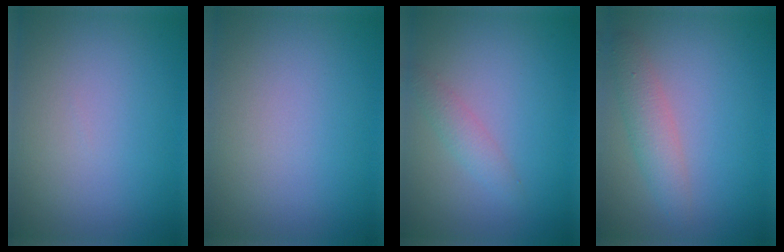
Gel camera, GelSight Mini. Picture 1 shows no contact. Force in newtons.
{"total": 0.0}
{"total": 1.5, "press": 1.5, "slide": 0.0}
{"total": 2.6, "press": 2.6, "slide": 0.2}